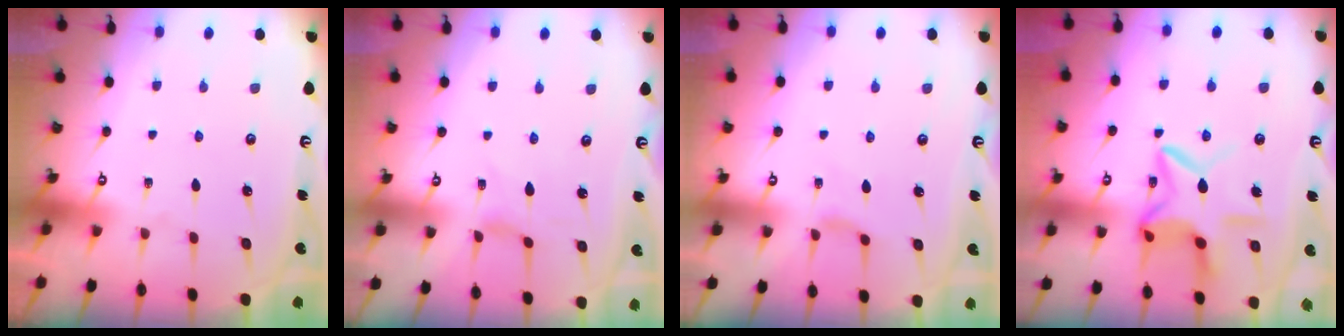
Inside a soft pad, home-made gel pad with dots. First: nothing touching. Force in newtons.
{"total": 1.3, "press": 1.3, "slide": 0.3}
{"total": 2.7, "press": 2.7, "slide": 0.6}
{"total": 11.3, "press": 11.3, "slide": 0.7}